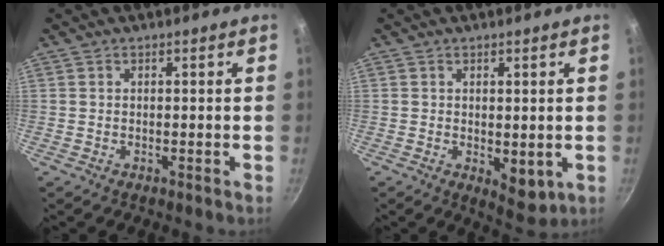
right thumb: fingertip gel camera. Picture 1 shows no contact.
{"total": 5.2, "force": [-0.3, 2.8, 4.4], "torque": [-0.051, -0.015, 0.004]}